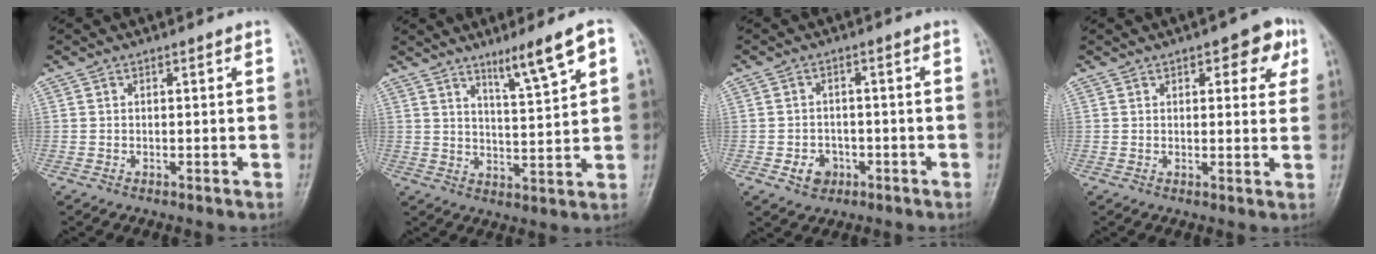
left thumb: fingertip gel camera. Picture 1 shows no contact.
{"total": 8.5, "force": [5.1, 0.6, 6.8], "torque": [-0.109, -0.029, 0.087]}
{"total": 4.2, "force": [-1.6, 3.4, 1.7], "torque": [-0.009, 0.010, -0.023]}
{"total": 7.1, "force": [3.3, 3.3, 5.4], "torque": [-0.032, -0.006, 0.031]}